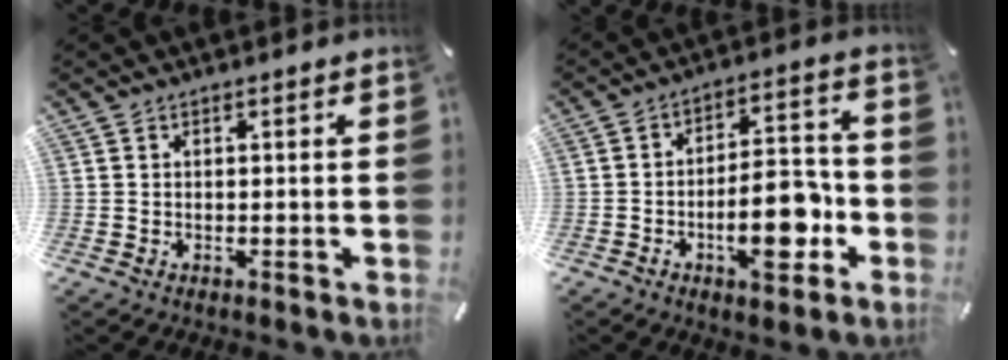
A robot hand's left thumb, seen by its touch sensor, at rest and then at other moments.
{"total": 13.8, "force": [-4.7, 6.2, 11.4], "torque": [-0.168, 0.015, -0.079]}